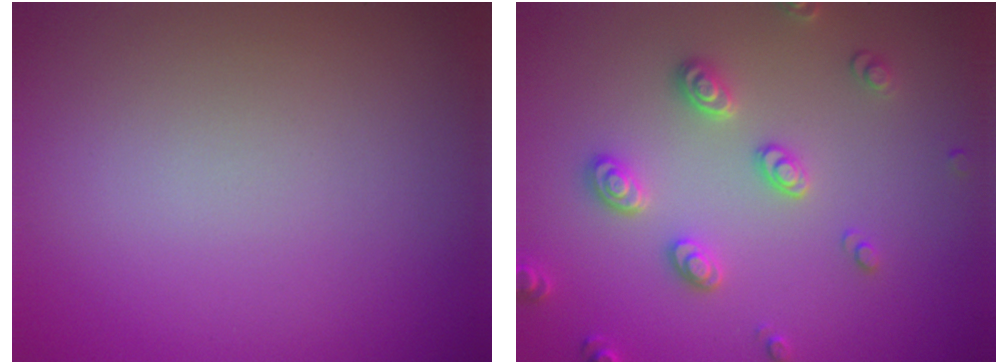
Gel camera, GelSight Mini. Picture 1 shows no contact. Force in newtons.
{"total": 2.9, "press": 2.8, "slide": 0.4}